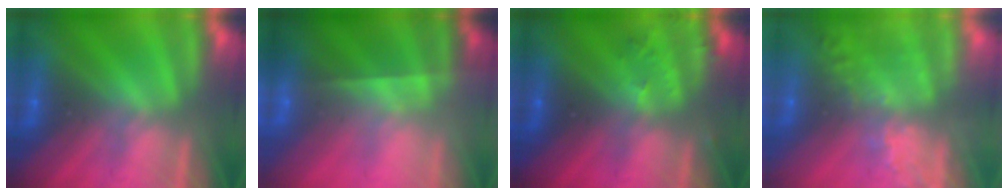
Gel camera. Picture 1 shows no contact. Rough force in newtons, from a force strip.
{"total": 7.5}
{"total": 2.8}
{"total": 6.8}